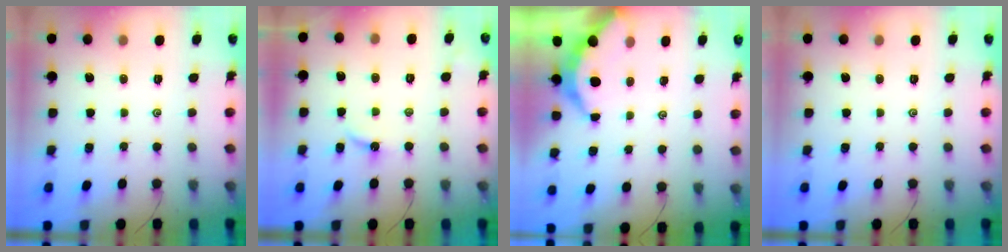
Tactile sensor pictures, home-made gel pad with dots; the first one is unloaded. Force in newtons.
{"total": 3.4, "press": 3.4, "slide": 0.3}
{"total": 3.5, "press": 3.5, "slide": 0.5}
{"total": 0.0}